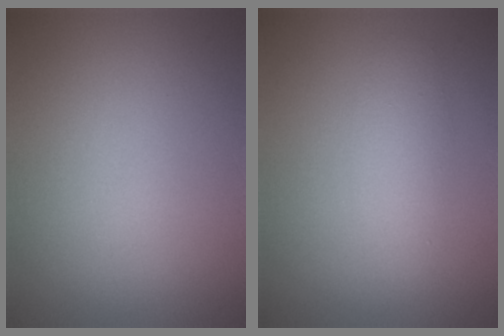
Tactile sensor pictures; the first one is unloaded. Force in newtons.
{"total": 2.4, "press": 2.4, "slide": 0.0}